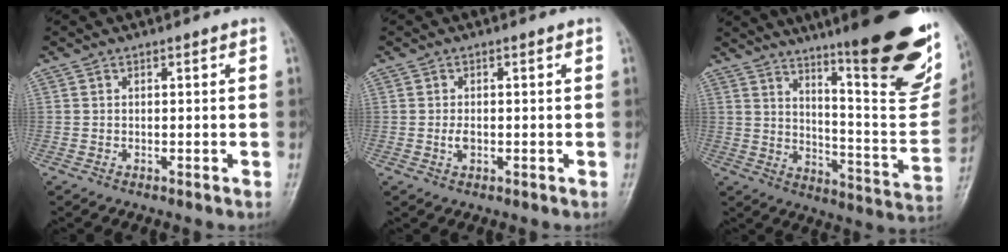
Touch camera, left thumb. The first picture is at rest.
{"total": 1.8, "force": [-0.2, 1.0, 1.5], "torque": [-0.027, -0.001, -0.003]}
{"total": 29.1, "force": [17.9, 6.0, 22.1], "torque": [-0.258, -0.086, 0.256]}